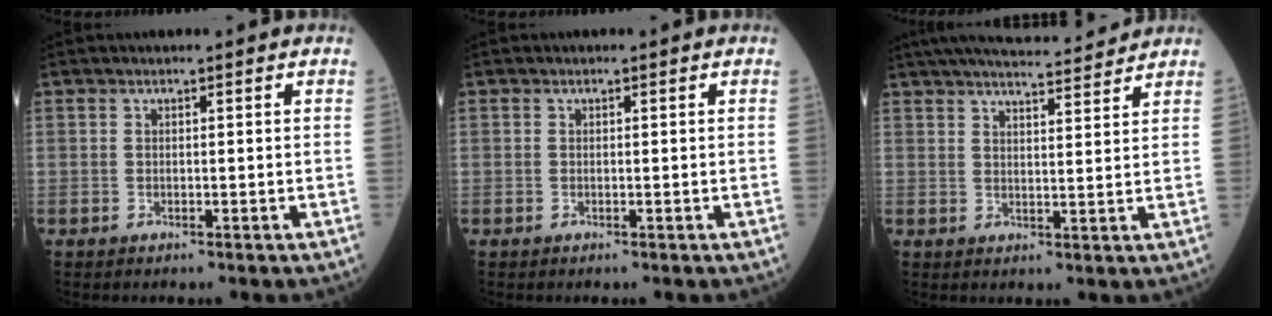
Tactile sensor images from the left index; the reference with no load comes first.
{"total": 0.0}
{"total": 13.4, "force": [12.2, 1.3, 5.3], "torque": [-0.088, 0.013, 0.173]}